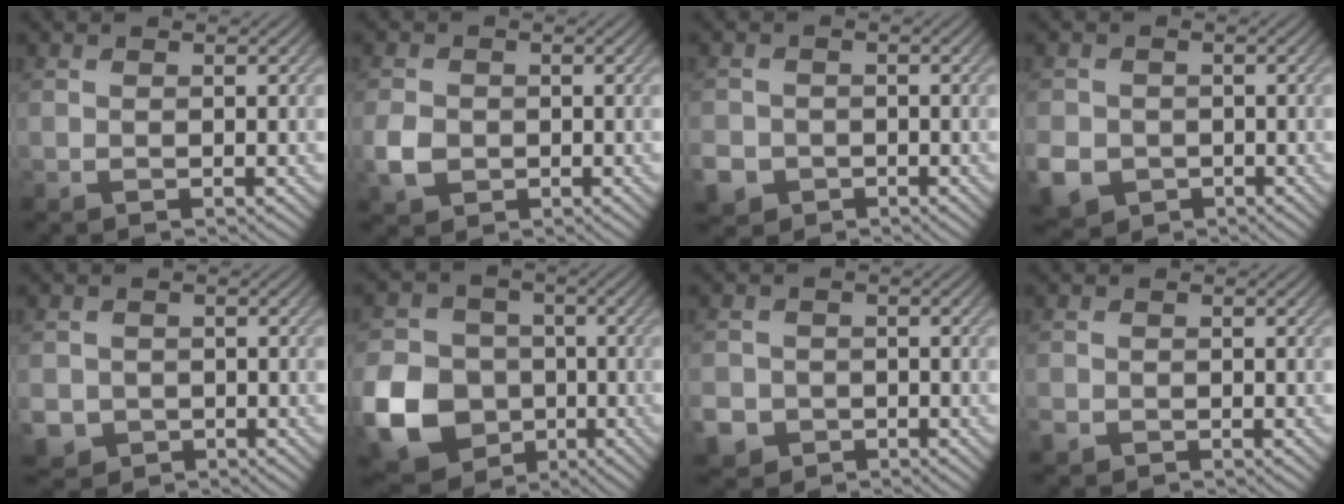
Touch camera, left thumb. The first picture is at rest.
{"total": 3.2, "force": [-0.8, 2.6, 1.7], "torque": [-0.044, -0.004, -0.018]}
{"total": 4.1, "force": [-2.0, 3.4, 1.2], "torque": [-0.032, -0.010, -0.043]}
{"total": 5.8, "force": [-2.1, 4.9, 2.3], "torque": [-0.065, -0.023, -0.046]}
{"total": 4.1, "force": [-1.5, 3.6, 1.1], "torque": [-0.030, -0.017, -0.034]}
{"total": 13.2, "force": [-4.3, 11.1, 5.8], "torque": [-0.181, -0.047, -0.093]}
{"total": 4.7, "force": [-2.3, 3.9, 1.1], "torque": [-0.028, -0.012, -0.051]}
{"total": 1.4, "force": [-0.9, 1.0, 0.3], "torque": [-0.008, -0.006, -0.023]}